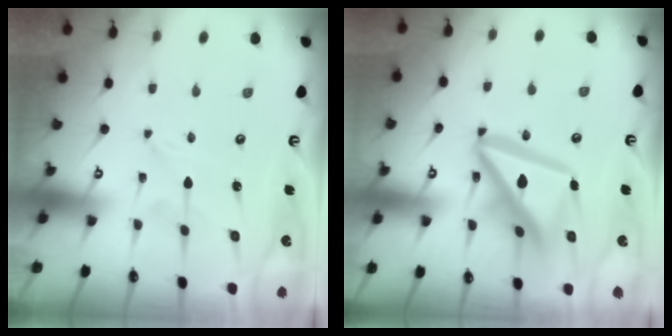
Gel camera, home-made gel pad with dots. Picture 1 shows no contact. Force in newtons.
{"total": 19.2, "press": 19.1, "slide": 2.2}